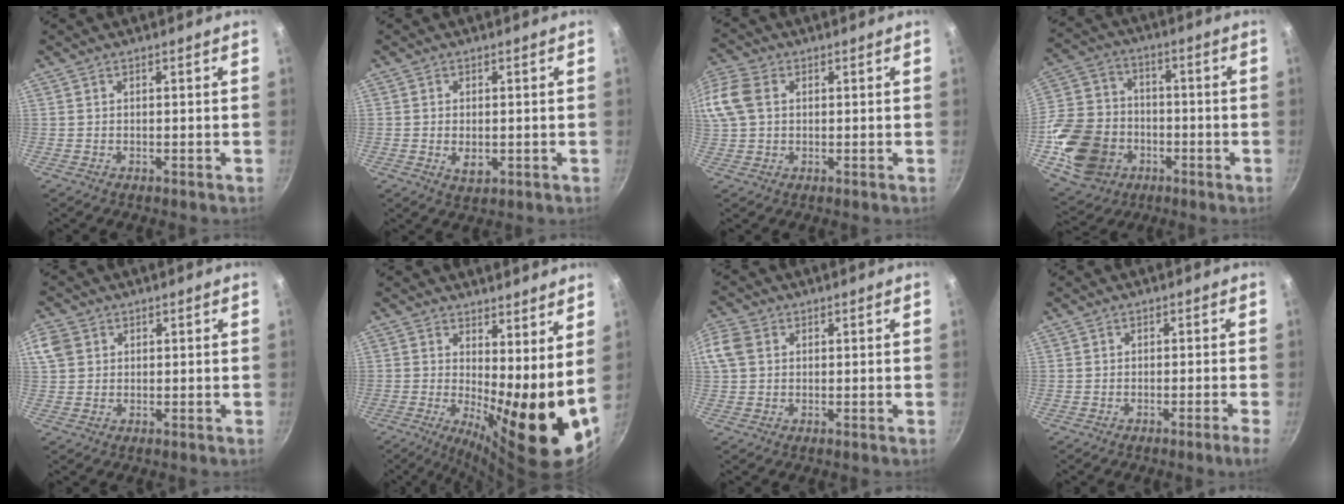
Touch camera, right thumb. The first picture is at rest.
{"total": 3.3, "force": [-0.4, 2.1, 2.5], "torque": [-0.044, -0.007, -0.004]}
{"total": 13.2, "force": [2.8, 9.9, 8.3], "torque": [-0.203, 0.031, 0.045]}
{"total": 19.8, "force": [-5.1, 15.9, 10.7], "torque": [-0.200, 0.038, -0.080]}
{"total": 5.1, "force": [1.6, 4.2, 2.4], "torque": [-0.040, 0.003, 0.025]}
{"total": 13.2, "force": [1.6, 4.2, 12.4], "torque": [-0.167, -0.023, 0.024]}
{"total": 4.6, "force": [1.0, 3.6, 2.7], "torque": [-0.054, 0.007, 0.013]}
{"total": 2.4, "force": [-1.4, -0.4, 2.0], "torque": [-0.040, 0.009, -0.021]}